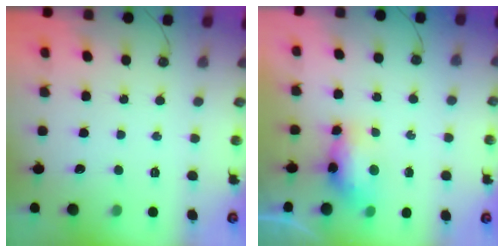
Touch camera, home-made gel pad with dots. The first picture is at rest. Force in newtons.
{"total": 7.2, "press": 7.1, "slide": 1.0}